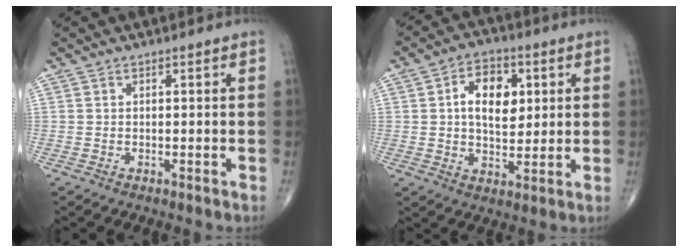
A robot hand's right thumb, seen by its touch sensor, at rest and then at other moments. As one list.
[{"total": 10.3, "force": [2.4, 6.5, 7.7], "torque": [-0.097, -0.004, 0.037]}]